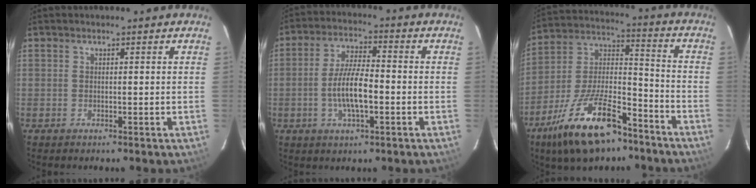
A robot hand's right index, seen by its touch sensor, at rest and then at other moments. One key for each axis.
{"total": 8.5, "fx": -2.1, "fy": 2.6, "fz": 7.8, "tx": -0.156, "ty": 0.002, "tz": -0.038}
{"total": 20.4, "fx": -12.9, "fy": 8.0, "fz": 13.7, "tx": -0.266, "ty": -0.004, "tz": -0.219}